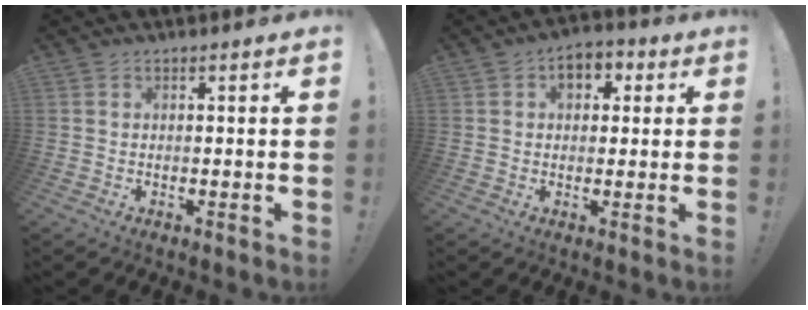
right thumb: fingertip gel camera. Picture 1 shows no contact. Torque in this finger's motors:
{"motor_torque": [0.11, 0.14, 0.23, -0.17, 0.00]}